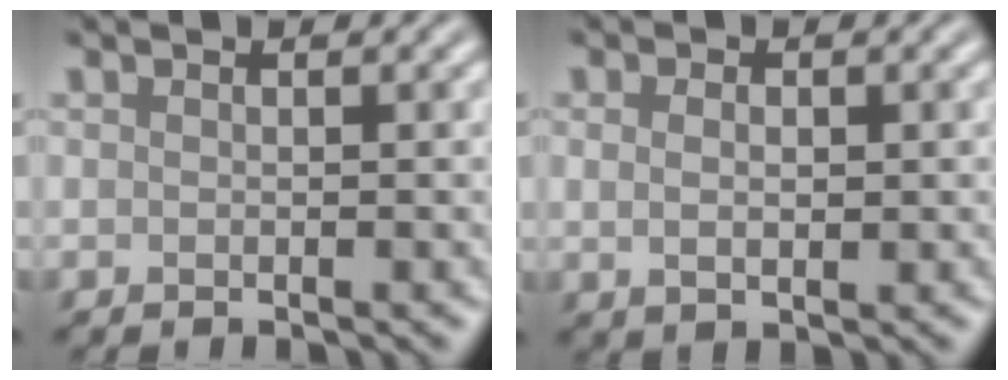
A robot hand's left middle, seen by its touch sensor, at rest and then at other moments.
{"total": 1.8, "force": [0.3, 1.1, 1.4], "torque": [-0.024, -0.003, 0.011]}